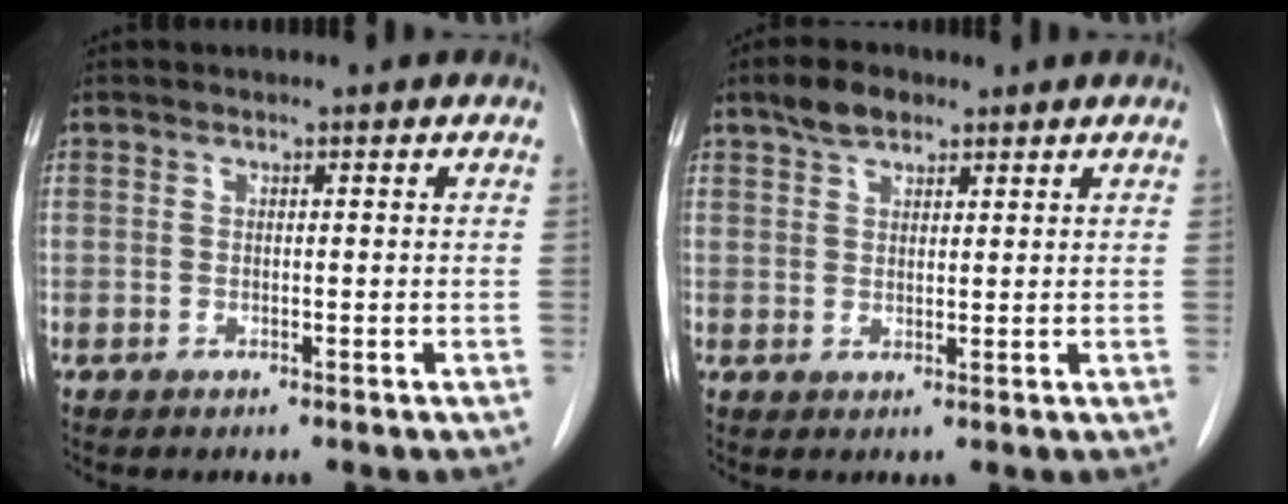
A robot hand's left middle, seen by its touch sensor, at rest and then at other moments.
{"total": 3.9, "force": [2.8, 1.8, 1.9], "torque": [-0.042, 0.009, 0.052]}